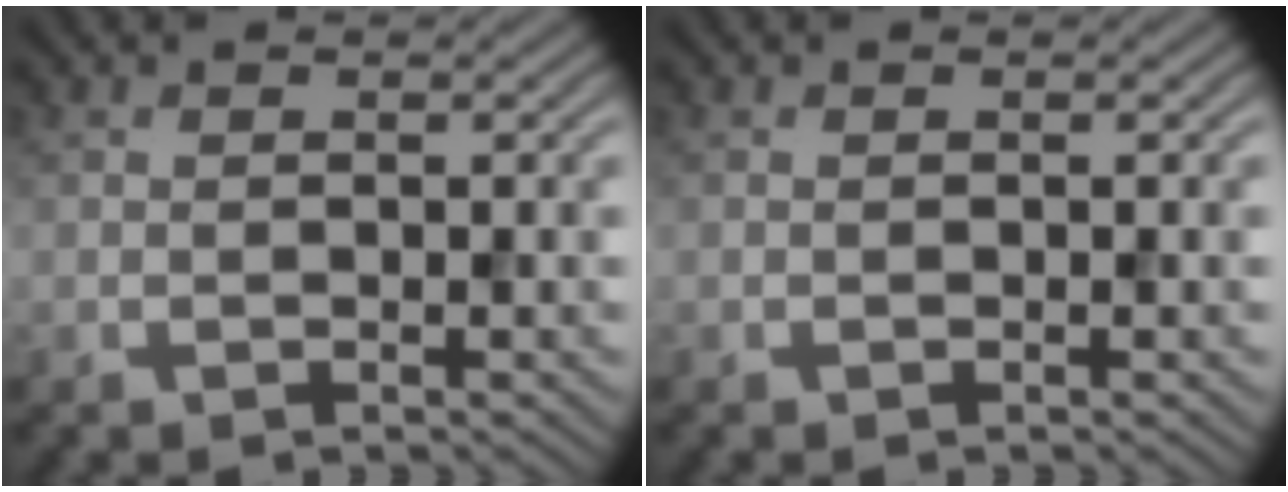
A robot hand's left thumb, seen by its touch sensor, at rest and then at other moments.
{"total": 0.0}